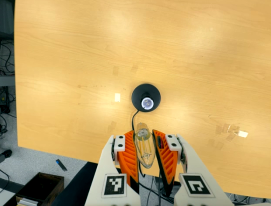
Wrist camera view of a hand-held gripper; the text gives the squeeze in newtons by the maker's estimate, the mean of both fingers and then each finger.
{"total": 20.5, "left": 22.8, "right": 18.2}